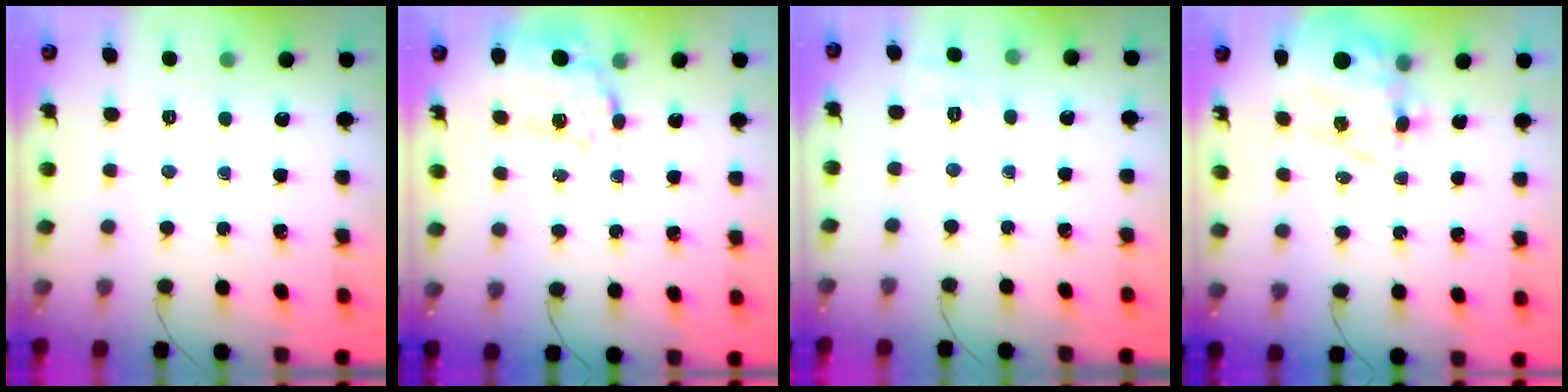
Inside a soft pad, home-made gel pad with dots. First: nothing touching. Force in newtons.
{"total": 17.9, "press": 17.6, "slide": 3.4}
{"total": 2.0, "press": 0.6, "slide": 1.9}
{"total": 13.3, "press": 12.9, "slide": 3.2}